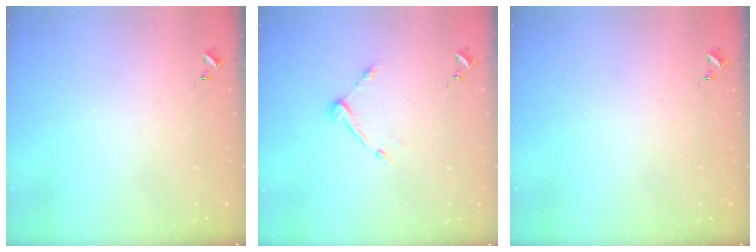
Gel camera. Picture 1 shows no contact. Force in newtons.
{"total": 6.9, "press": 6.9, "slide": 0.3}
{"total": 0.0}